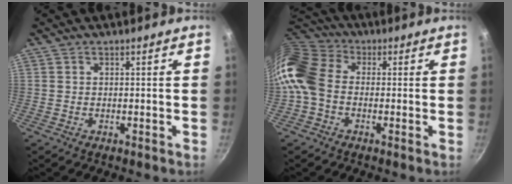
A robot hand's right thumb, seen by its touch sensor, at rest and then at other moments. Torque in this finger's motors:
{"motor_torque": [0.91, 0.91, 1.09, -1.09, 0.23]}